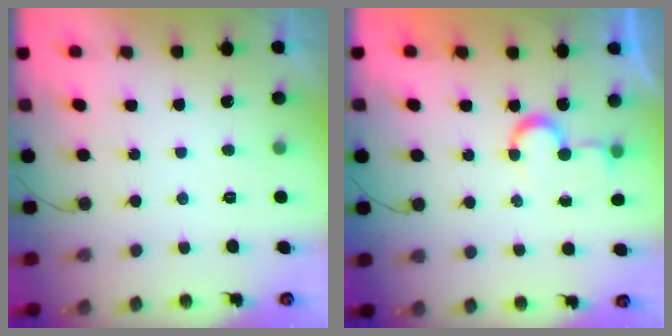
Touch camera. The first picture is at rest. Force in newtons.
{"total": 5.6, "press": 5.6, "slide": 0.4}